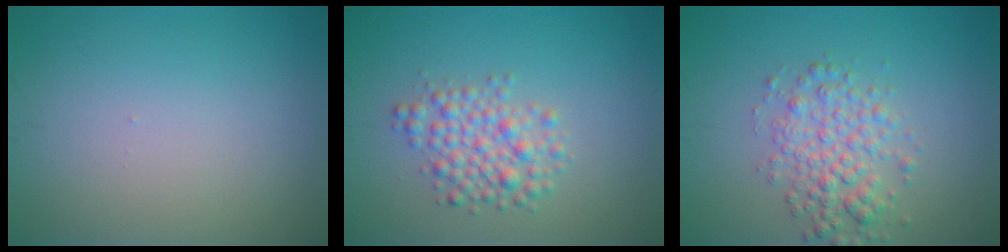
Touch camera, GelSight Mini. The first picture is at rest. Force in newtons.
{"total": 3.4, "press": 3.4, "slide": 0.1}
{"total": 3.6, "press": 3.6, "slide": 0.1}